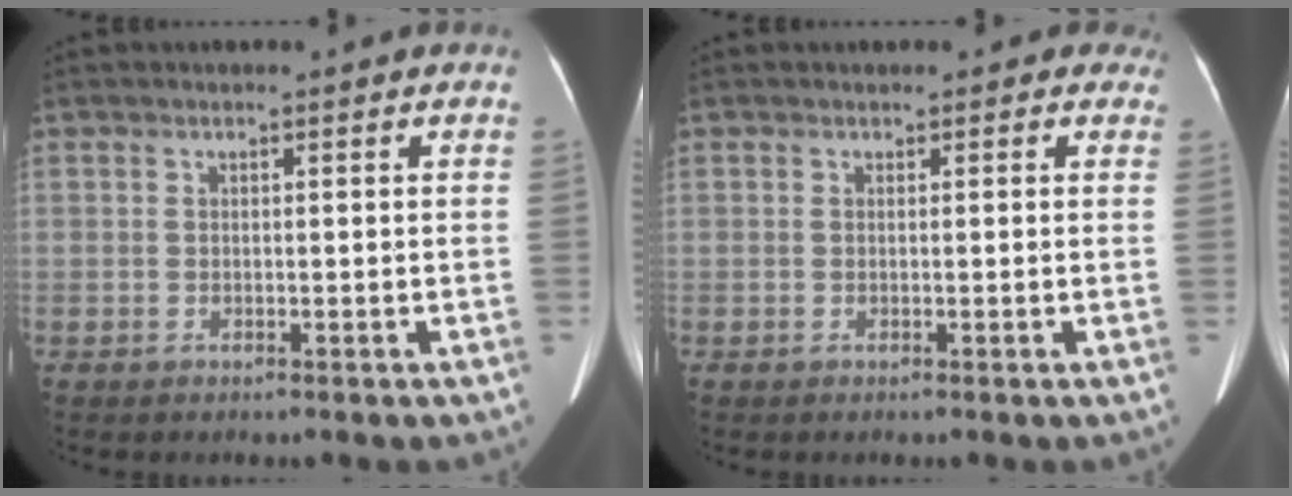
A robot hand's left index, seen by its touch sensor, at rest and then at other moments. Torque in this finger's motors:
{"motor_torque": [0.49, -0.71, 0.18, -0.01]}